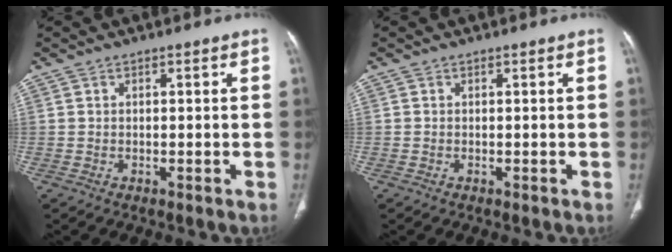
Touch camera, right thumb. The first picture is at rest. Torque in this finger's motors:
{"motor_torque": [-0.01, -0.15, 0.18, 0.55, -0.01]}